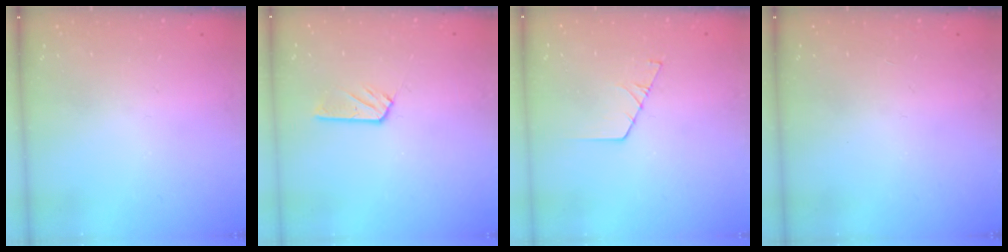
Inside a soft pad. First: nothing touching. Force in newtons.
{"total": 5.3, "press": 5.3, "slide": 0.3}
{"total": 2.2, "press": 2.2, "slide": 0.0}
{"total": 0.0}